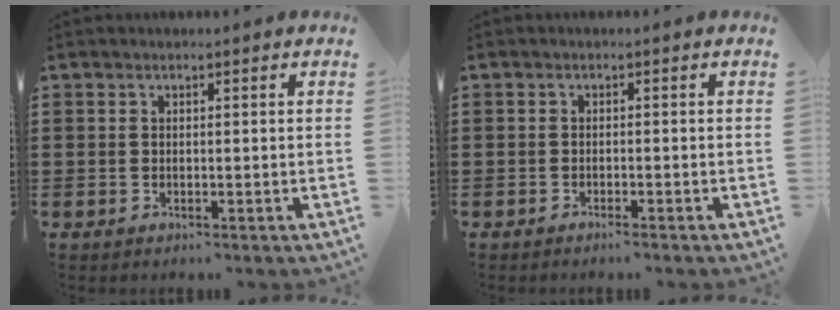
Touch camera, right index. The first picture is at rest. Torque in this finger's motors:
{"motor_torque": [0.21, 0.90, -0.11, -0.06]}